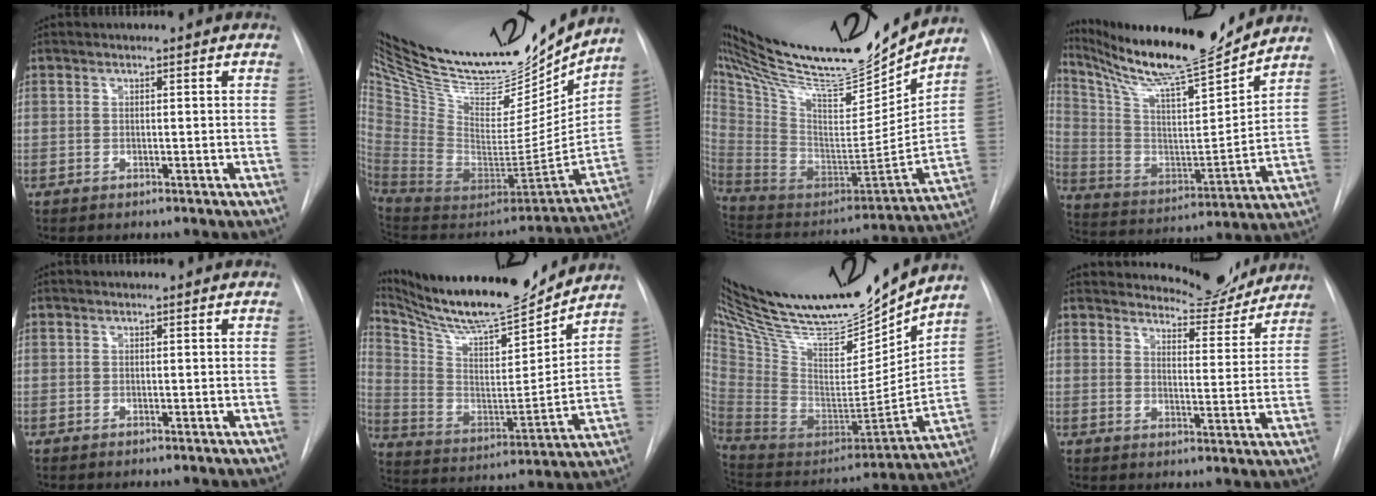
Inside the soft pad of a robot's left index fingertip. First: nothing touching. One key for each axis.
{"total": 34.1, "fx": 29.1, "fy": 9.0, "fz": 15.4, "tx": -0.305, "ty": -0.045, "tz": 0.463}
{"total": 31.6, "fx": 27.6, "fy": 5.5, "fz": 14.4, "tx": -0.273, "ty": -0.056, "tz": 0.438}
{"total": 20.6, "fx": 18.8, "fy": 0.2, "fz": 8.5, "tx": -0.166, "ty": -0.035, "tz": 0.312}
{"total": 0.0}
{"total": 21.5, "fx": 20.0, "fy": 2.2, "fz": 7.6, "tx": -0.156, "ty": -0.032, "tz": 0.327}
{"total": 27.9, "fx": 24.8, "fy": 4.4, "fz": 11.9, "tx": -0.218, "ty": -0.053, "tz": 0.410}
{"total": 8.9, "fx": 8.7, "fy": 1.8, "fz": 0.6, "tx": 0.000, "ty": -0.023, "tz": 0.110}